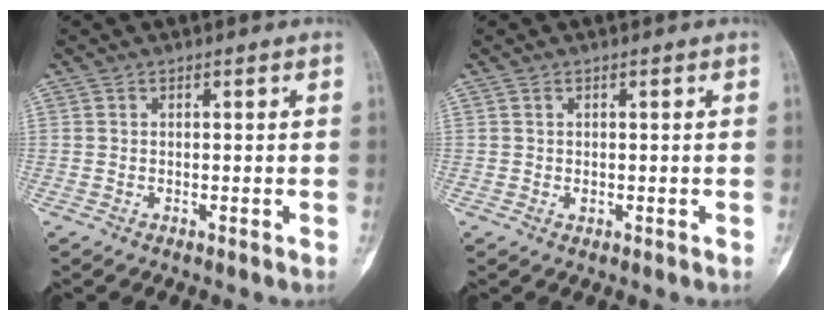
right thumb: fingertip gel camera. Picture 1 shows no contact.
{"total": 1.0, "force": [0.0, 0.7, 0.6], "torque": [-0.010, 0.000, 0.002]}